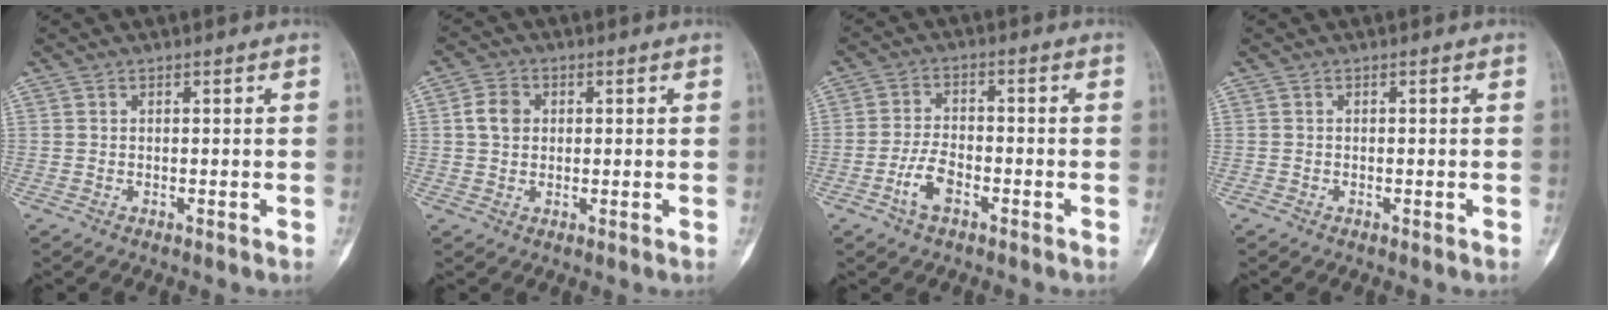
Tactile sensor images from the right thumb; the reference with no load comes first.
{"total": 4.3, "force": [0.7, 3.5, 2.4], "torque": [-0.036, 0.005, 0.010]}
{"total": 5.5, "force": [-2.7, 2.7, 3.9], "torque": [-0.075, 0.019, -0.053]}
{"total": 0.0}